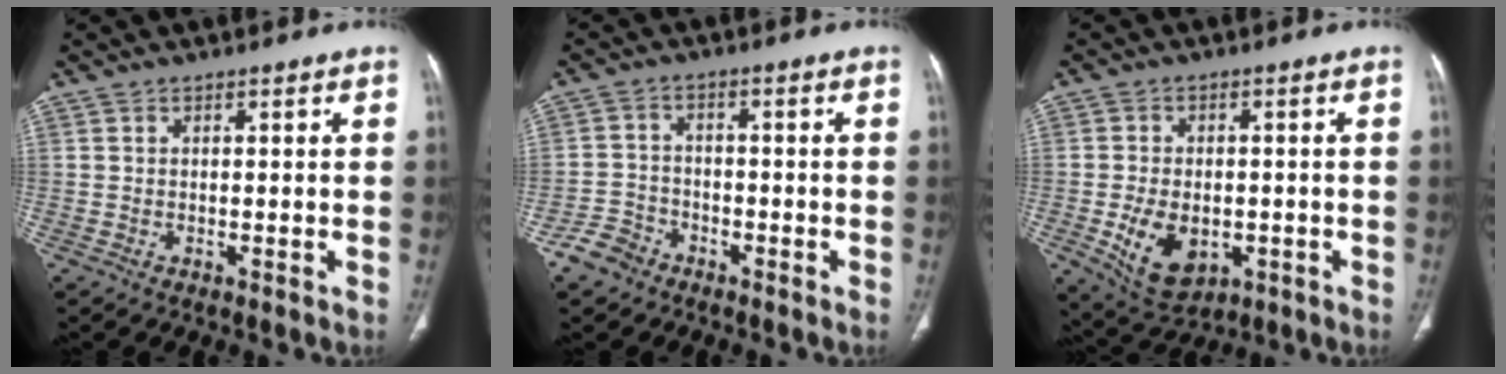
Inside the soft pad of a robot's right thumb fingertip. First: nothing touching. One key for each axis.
{"total": 4.9, "fx": -3.4, "fy": 3.4, "fz": 0.9, "tx": -0.008, "ty": 0.021, "tz": -0.067}
{"total": 10.3, "fx": -2.8, "fy": 6.9, "fz": 7.1, "tx": -0.109, "ty": 0.003, "tz": -0.028}